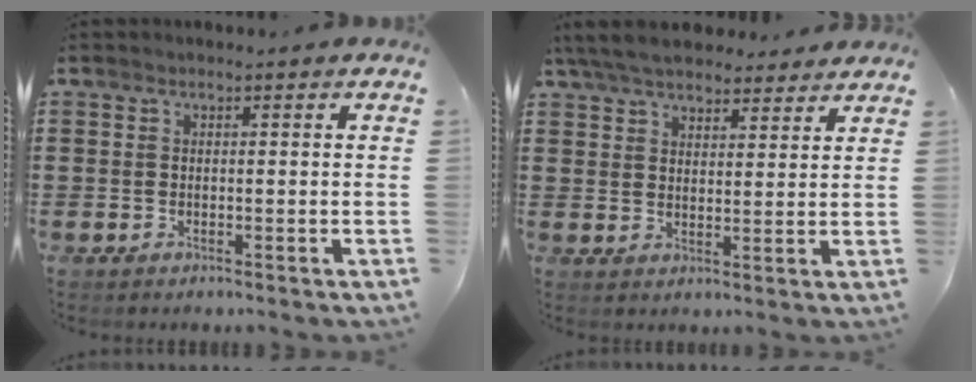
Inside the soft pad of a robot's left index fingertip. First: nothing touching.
{"total": 6.3, "force": [5.7, 1.6, 2.2], "torque": [-0.060, -0.011, 0.107]}